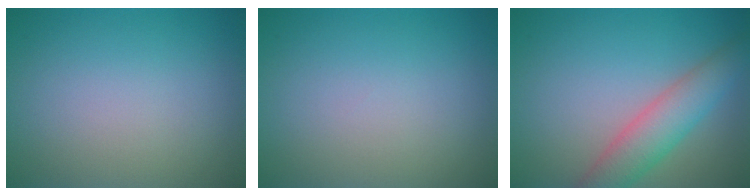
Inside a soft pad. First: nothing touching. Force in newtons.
{"total": 0.0}
{"total": 4.5, "press": 4.5, "slide": 0.2}